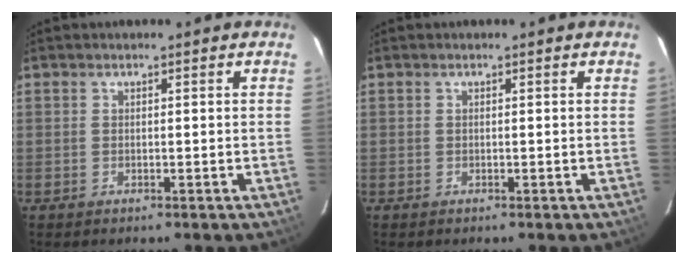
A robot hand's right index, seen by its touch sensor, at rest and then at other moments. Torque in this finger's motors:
{"motor_torque": [0.23, 0.08, 0.09, 0.01]}